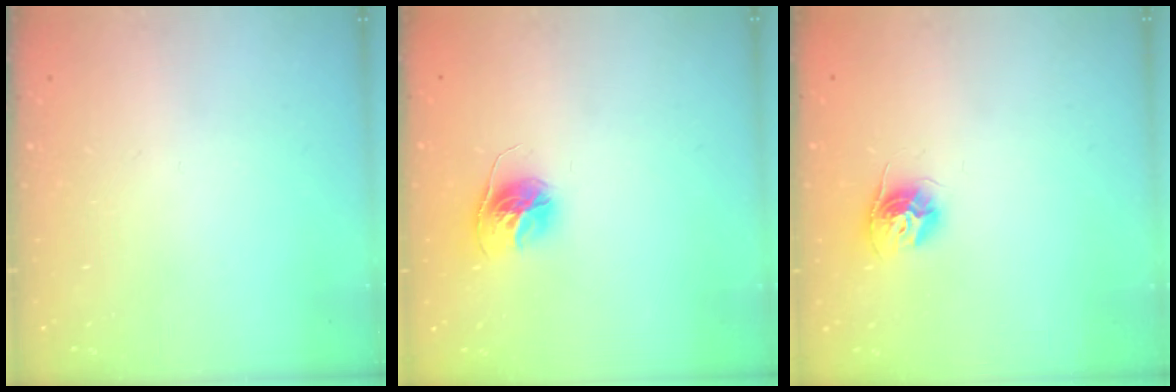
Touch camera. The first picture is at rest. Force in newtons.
{"total": 11.8, "press": 11.7, "slide": 0.8}
{"total": 10.6, "press": 10.5, "slide": 0.8}